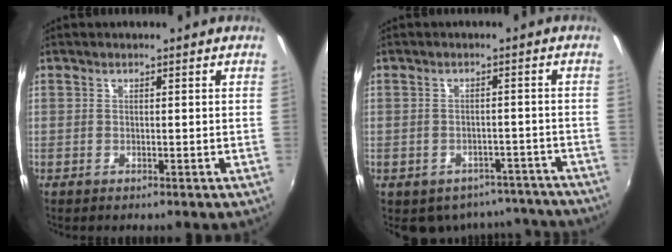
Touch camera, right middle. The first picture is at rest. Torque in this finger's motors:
{"motor_torque": [0.74, -0.94, -0.02, 0.02]}